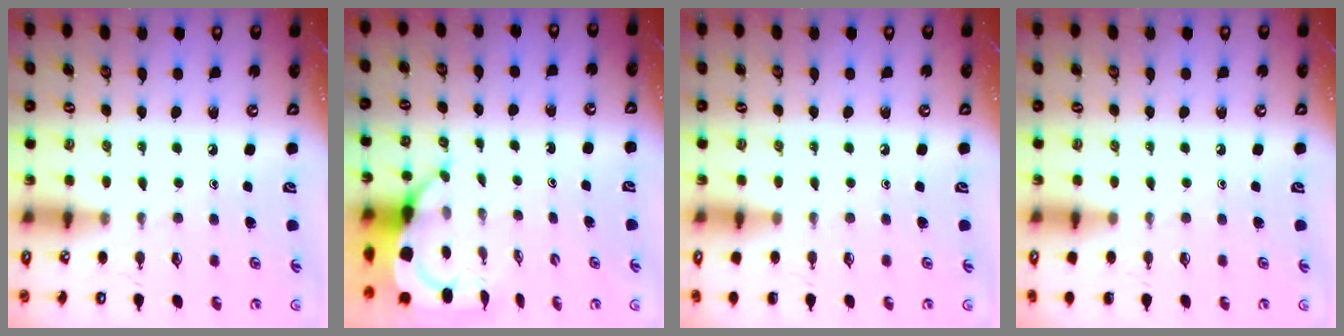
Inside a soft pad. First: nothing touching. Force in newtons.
{"total": 5.2, "press": 5.1, "slide": 0.5}
{"total": 0.0}
{"total": 0.0}